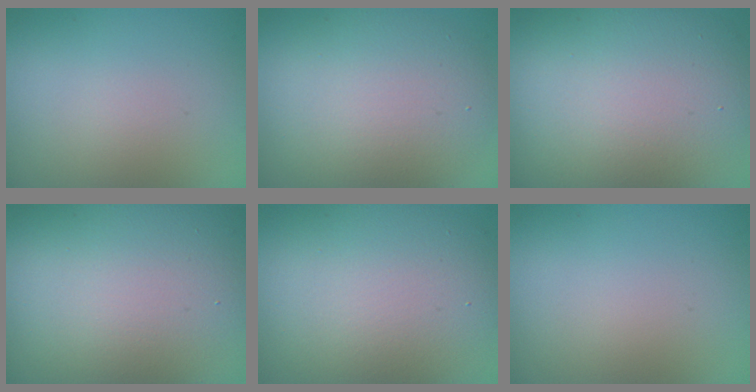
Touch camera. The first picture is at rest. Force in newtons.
{"total": 7.9, "press": 7.9, "slide": 0.2}
{"total": 13.1, "press": 13.1, "slide": 0.3}
{"total": 18.8, "press": 18.7, "slide": 1.6}
{"total": 11.6, "press": 11.5, "slide": 0.6}
{"total": 0.0}